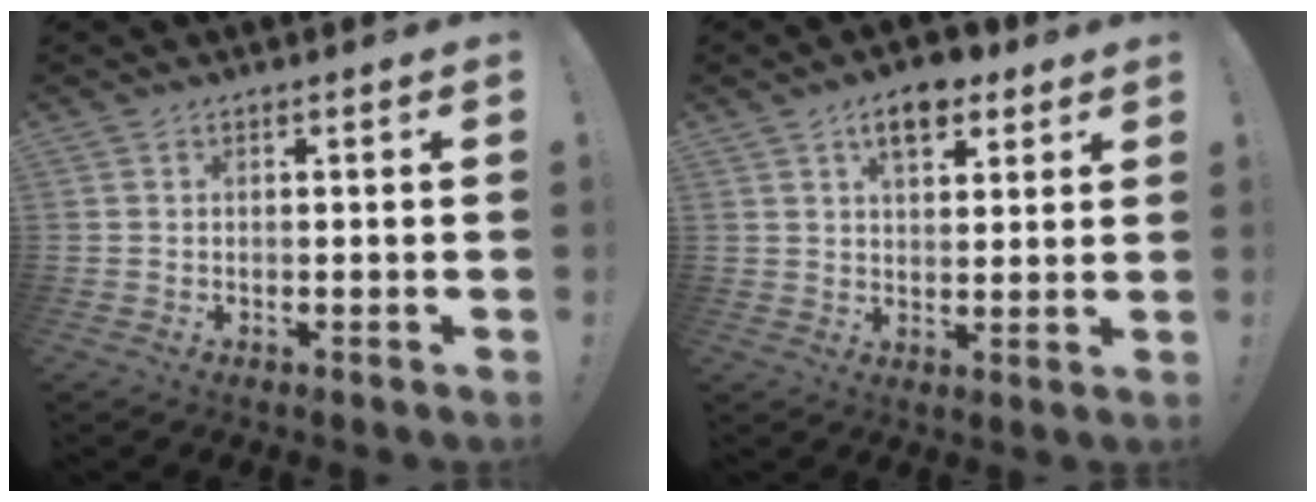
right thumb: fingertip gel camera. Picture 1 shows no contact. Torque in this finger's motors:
{"motor_torque": [0.53, 1.68, 0.97, 0.27, 0.00]}